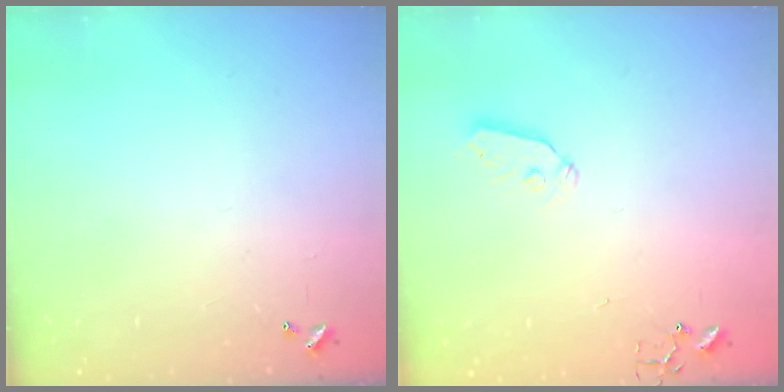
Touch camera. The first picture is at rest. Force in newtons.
{"total": 5.6, "press": 5.6, "slide": 0.3}